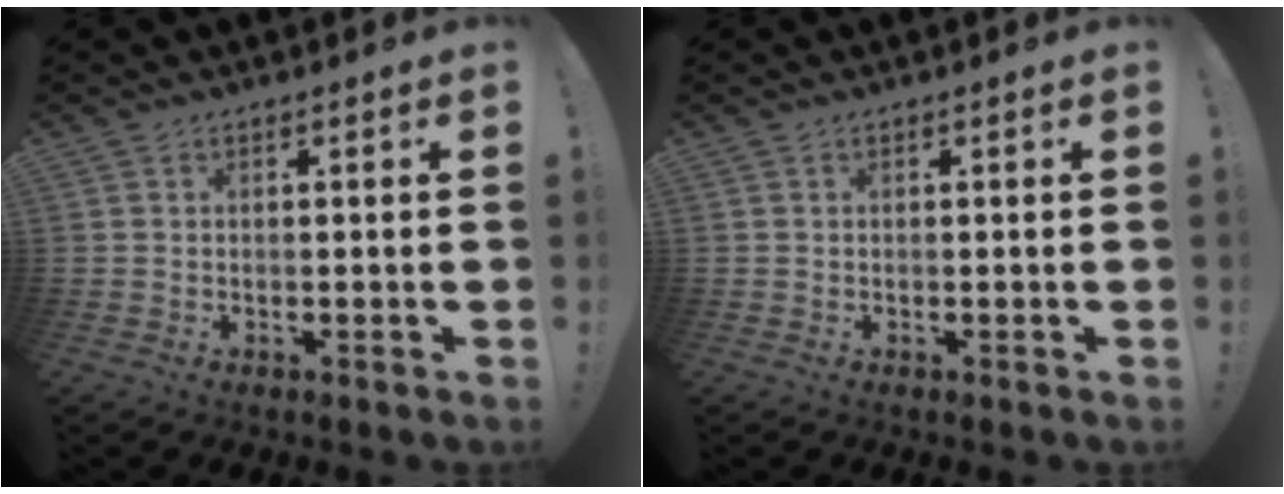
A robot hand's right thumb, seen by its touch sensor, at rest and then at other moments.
{"total": 0.0}